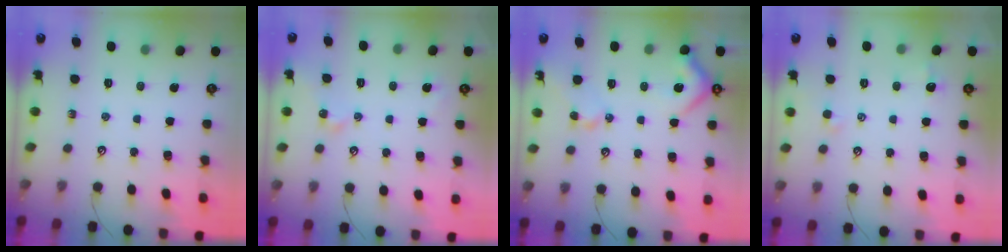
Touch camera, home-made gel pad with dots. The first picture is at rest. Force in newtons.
{"total": 2.4, "press": 2.4, "slide": 0.4}
{"total": 8.9, "press": 8.8, "slide": 1.3}
{"total": 0.6, "press": 0.2, "slide": 0.6}